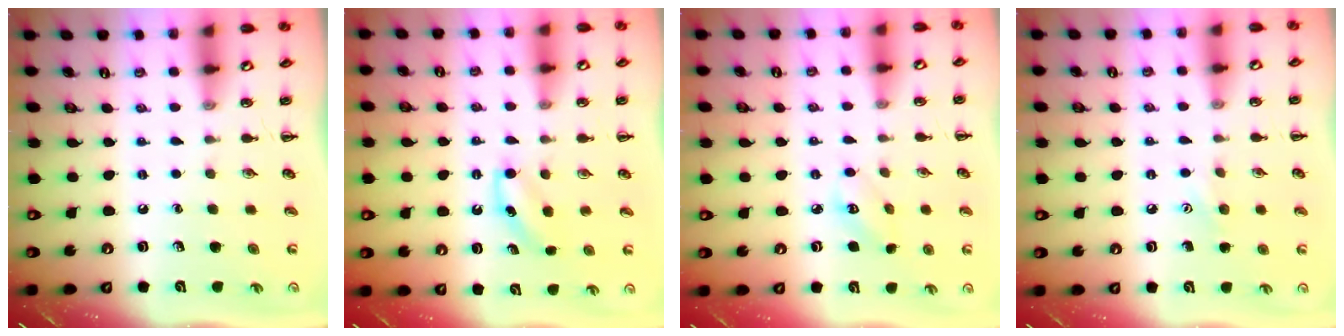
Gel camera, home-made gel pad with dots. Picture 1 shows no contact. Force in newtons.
{"total": 5.1, "press": 4.9, "slide": 1.3}
{"total": 3.4, "press": 3.3, "slide": 0.9}
{"total": 5.8, "press": 5.6, "slide": 1.5}